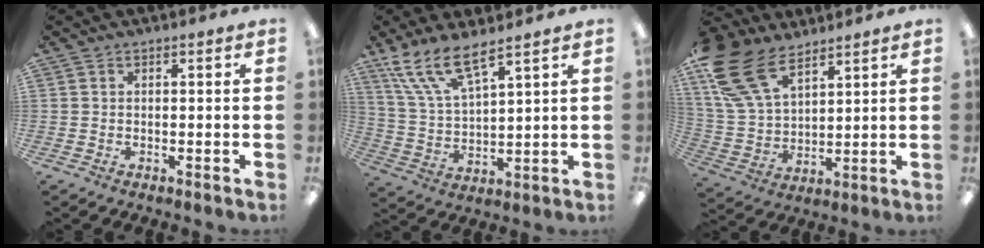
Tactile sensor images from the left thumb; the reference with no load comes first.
{"total": 11.5, "force": [8.8, 3.1, 6.8], "torque": [-0.143, -0.039, 0.164]}
{"total": 18.9, "force": [11.1, 10.1, 11.4], "torque": [-0.267, -0.036, 0.208]}